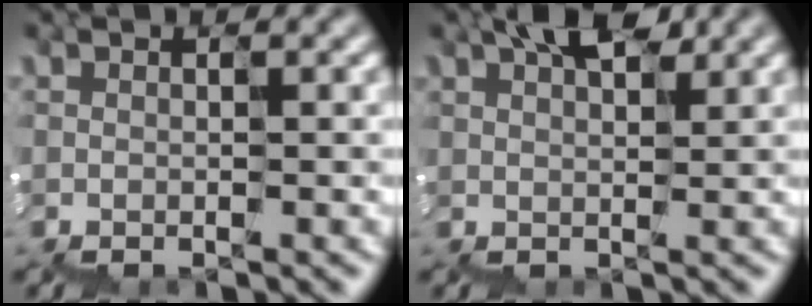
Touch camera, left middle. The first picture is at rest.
{"total": 2.8, "force": [2.4, 0.9, 1.1], "torque": [-0.024, 0.013, 0.036]}